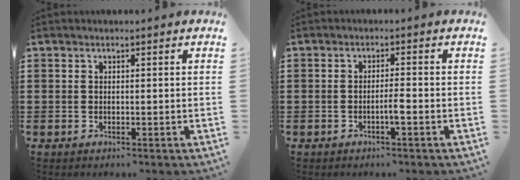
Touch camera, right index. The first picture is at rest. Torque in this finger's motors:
{"motor_torque": [0.40, 0.59, 0.13, 0.06]}